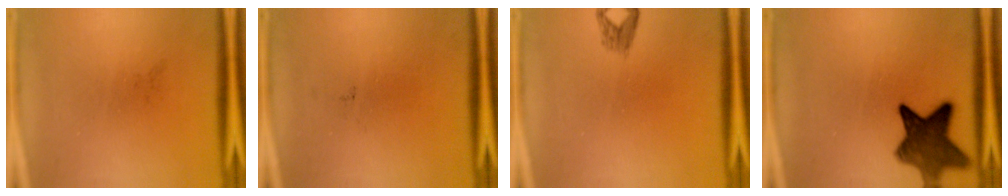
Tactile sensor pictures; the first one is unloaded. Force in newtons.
{"total": 0.0}
{"total": 1.4}
{"total": 9.3}